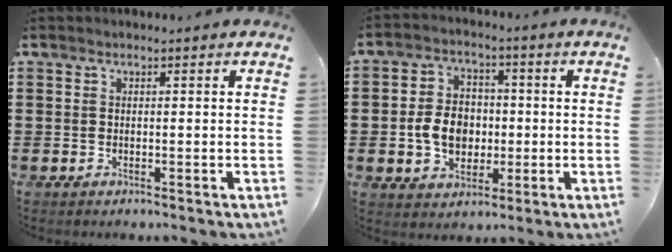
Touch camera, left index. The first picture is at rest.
{"total": 7.3, "force": [-0.8, 5.6, 4.6], "torque": [-0.107, 0.005, -0.020]}